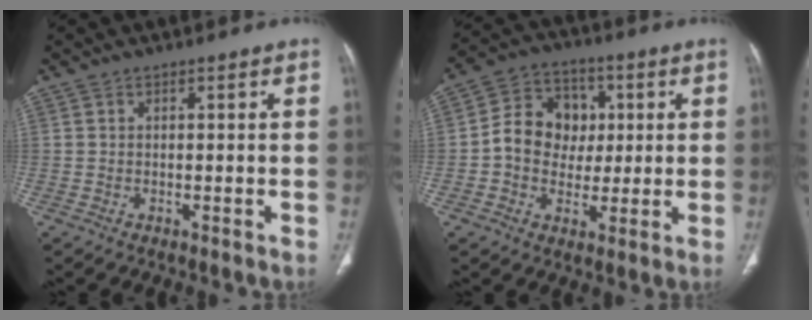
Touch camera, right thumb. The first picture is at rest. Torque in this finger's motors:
{"motor_torque": [1.13, 1.24, 0.67, -0.78, 0.28]}